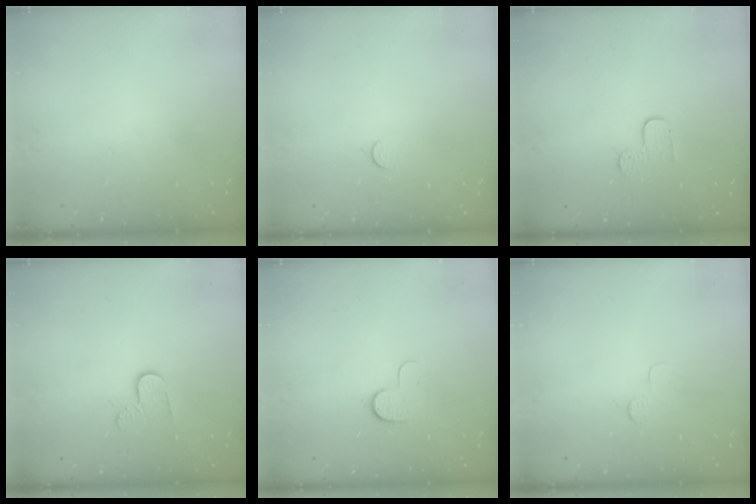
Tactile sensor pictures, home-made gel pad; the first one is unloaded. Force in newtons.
{"total": 3.0, "press": 3.0, "slide": 0.3}
{"total": 4.6, "press": 4.6, "slide": 0.5}
{"total": 6.1, "press": 6.0, "slide": 0.6}
{"total": 5.4, "press": 5.3, "slide": 1.2}
{"total": 3.0, "press": 2.9, "slide": 0.3}